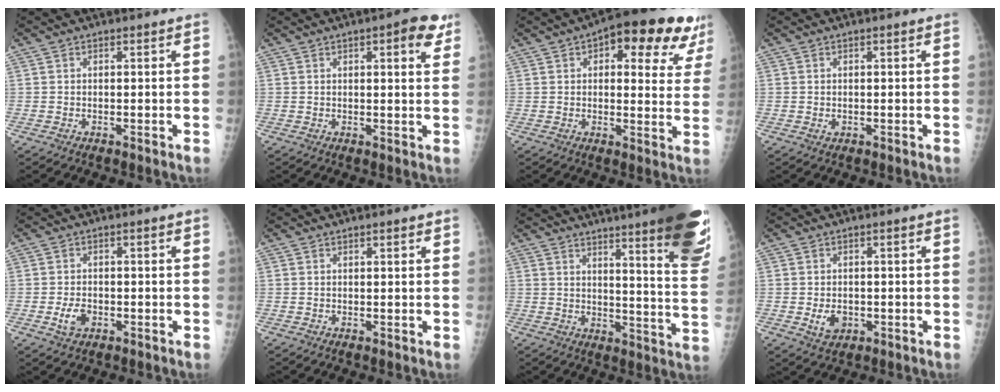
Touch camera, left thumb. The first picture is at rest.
{"total": 6.2, "force": [3.1, 1.9, 5.1], "torque": [-0.049, -0.008, 0.032]}
{"total": 17.7, "force": [9.9, 7.6, 12.5], "torque": [-0.116, -0.013, 0.111]}
{"total": 1.1, "force": [0.0, 0.7, 0.9], "torque": [-0.009, 0.005, 0.002]}
{"total": 3.6, "force": [-1.3, 2.3, 2.4], "torque": [-0.043, 0.008, -0.020]}
{"total": 1.1, "force": [0.6, 0.2, 0.9], "torque": [-0.014, 0.000, 0.008]}
{"total": 22.5, "force": [14.8, 2.3, 16.8], "torque": [-0.197, -0.090, 0.185]}
{"total": 3.9, "force": [-1.0, 2.8, 2.6], "torque": [-0.033, 0.003, -0.008]}